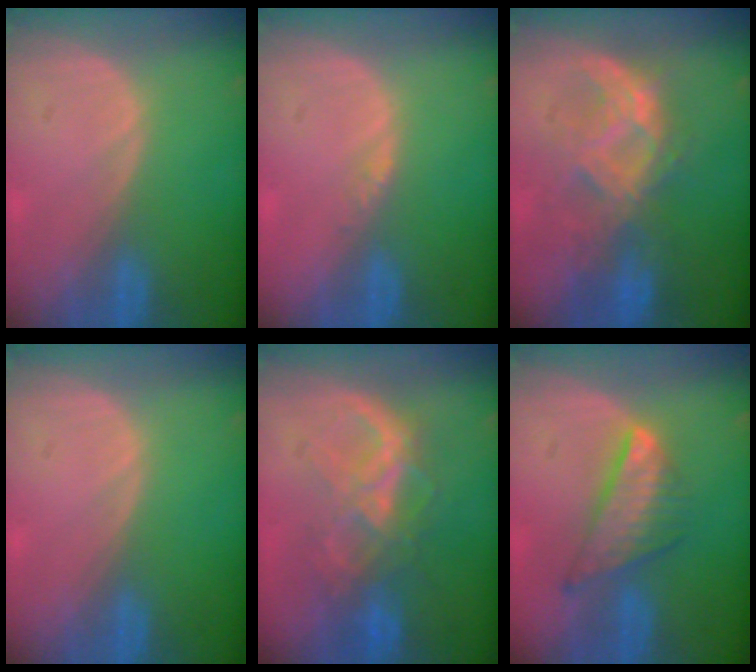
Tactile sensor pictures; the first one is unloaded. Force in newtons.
{"total": 0.8, "press": 0.8, "slide": 0.1}
{"total": 7.7, "press": 7.6, "slide": 0.7}
{"total": 0.0}
{"total": 7.3, "press": 7.2, "slide": 1.3}
{"total": 7.4, "press": 6.5, "slide": 3.6}